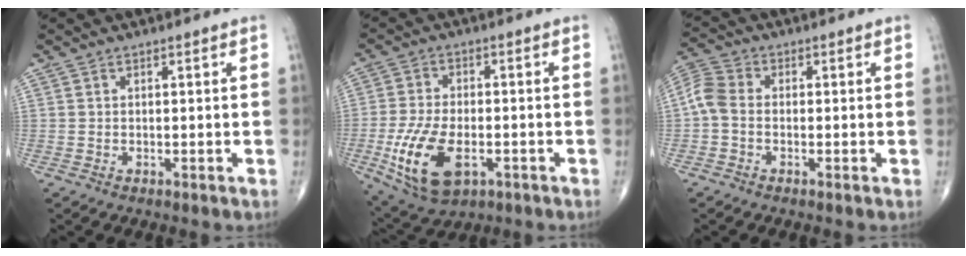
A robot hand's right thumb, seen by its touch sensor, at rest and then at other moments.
{"total": 13.3, "force": [-4.1, 7.2, 10.4], "torque": [-0.202, 0.002, -0.064]}
{"total": 5.5, "force": [-0.7, 3.8, 3.9], "torque": [-0.089, 0.016, -0.028]}